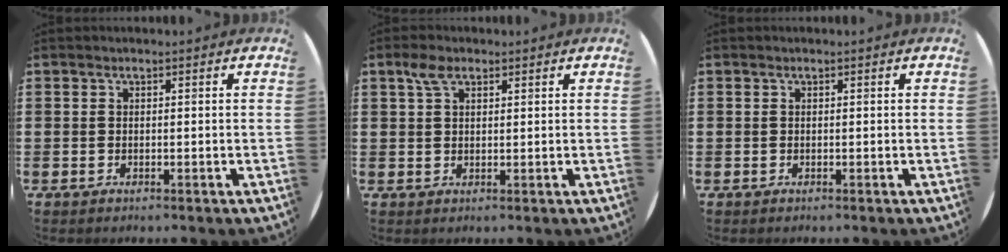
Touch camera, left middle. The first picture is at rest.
{"total": 2.9, "force": [1.9, 1.5, 1.7], "torque": [-0.039, 0.008, 0.034]}
{"total": 0.0}